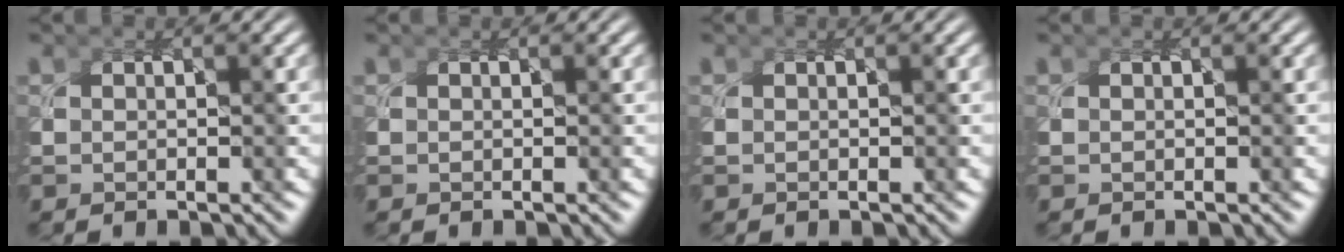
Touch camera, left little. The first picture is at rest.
{"total": 0.0}
{"total": 0.0}
{"total": 0.0}